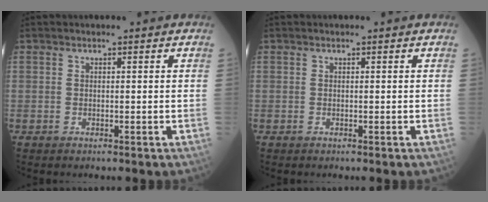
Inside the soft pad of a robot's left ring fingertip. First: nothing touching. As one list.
[{"total": 0.0}]